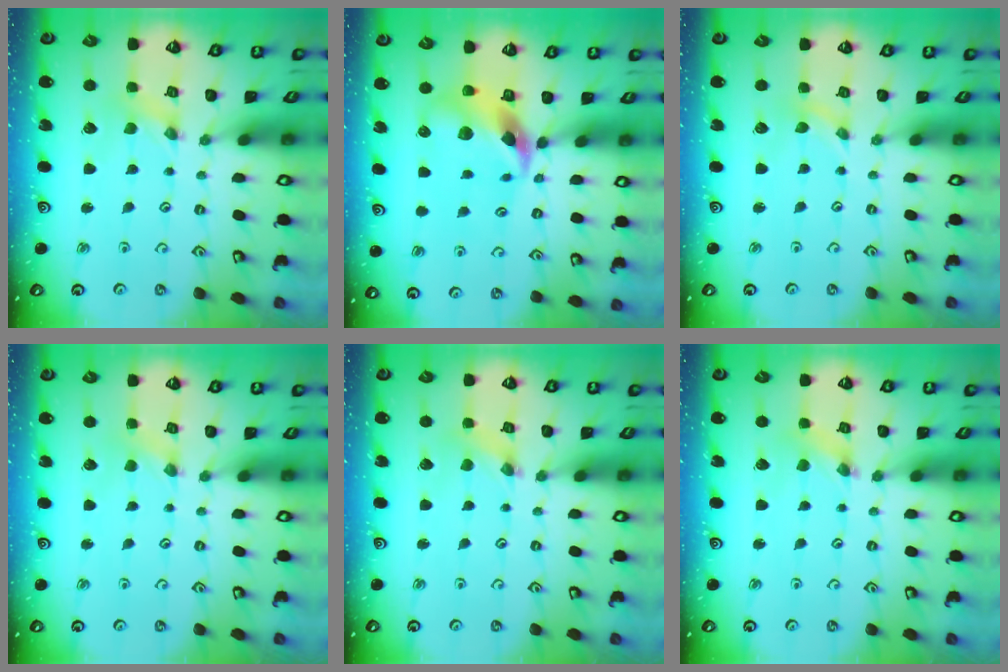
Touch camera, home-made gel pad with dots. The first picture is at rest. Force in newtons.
{"total": 10.4, "press": 10.3, "slide": 1.2}
{"total": 0.0}
{"total": 1.8, "press": 1.7, "slide": 0.4}
{"total": 1.1, "press": 1.1, "slide": 0.2}
{"total": 1.6, "press": 1.6, "slide": 0.3}